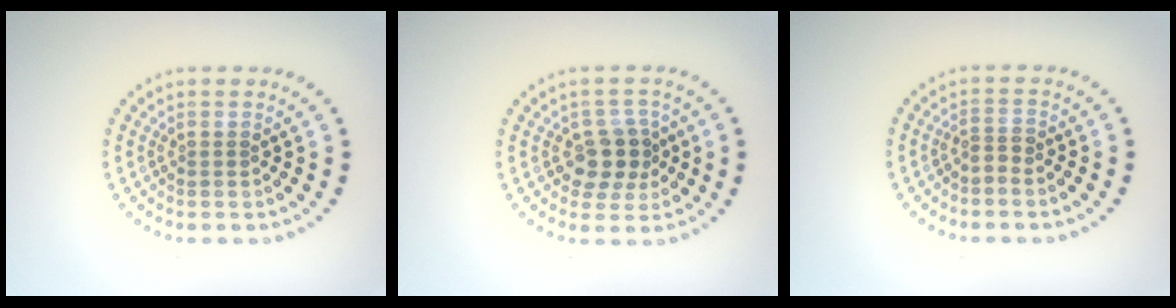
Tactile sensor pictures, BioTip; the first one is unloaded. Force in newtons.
{"total": 3.6, "press": 3.4, "slide": 1.2}
{"total": 1.2, "press": 0.7, "slide": 1.0}